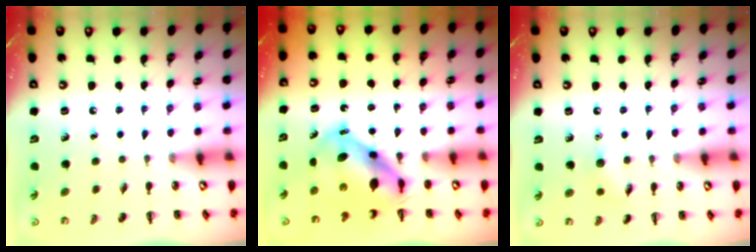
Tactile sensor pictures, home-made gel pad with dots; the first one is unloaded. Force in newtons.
{"total": 6.4, "press": 6.2, "slide": 1.6}
{"total": 5.5, "press": 5.3, "slide": 1.6}